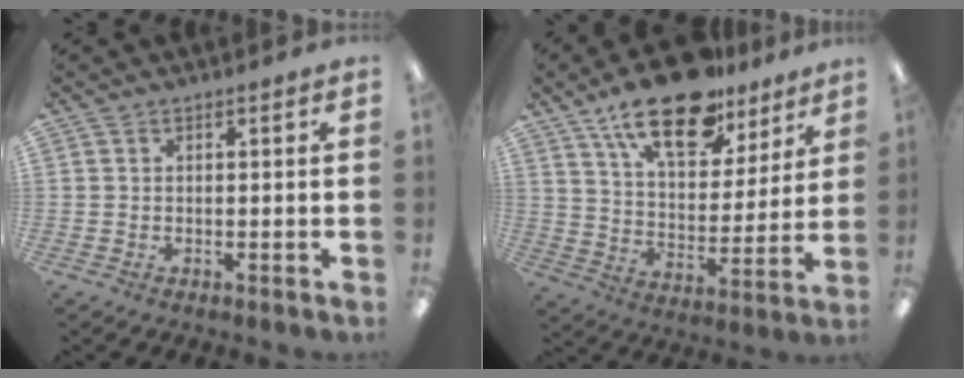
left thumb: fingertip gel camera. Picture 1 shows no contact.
{"total": 19.8, "force": [13.8, 8.9, 11.1], "torque": [-0.182, -0.070, 0.237]}